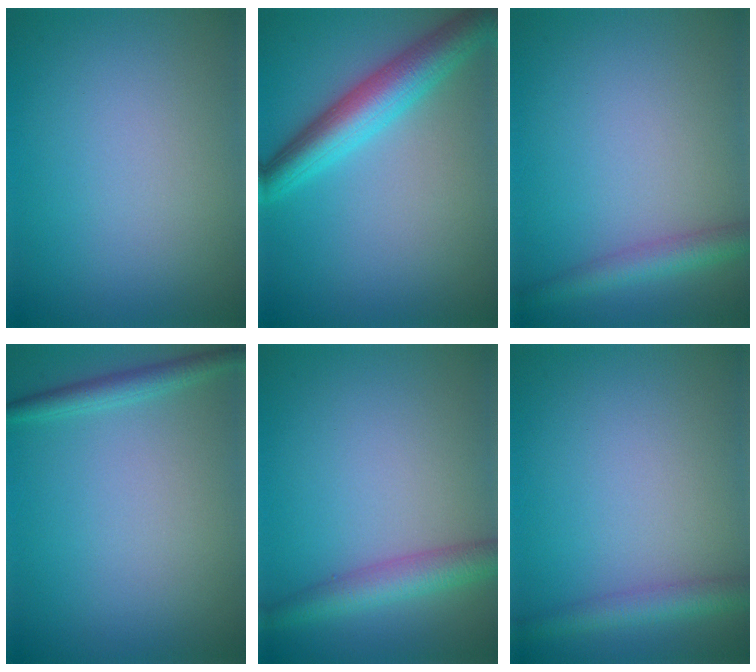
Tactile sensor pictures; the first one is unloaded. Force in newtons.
{"total": 5.8, "press": 5.8, "slide": 0.1}
{"total": 2.7, "press": 2.7, "slide": 0.1}
{"total": 1.8, "press": 1.8, "slide": 0.1}
{"total": 3.5, "press": 3.5, "slide": 0.1}
{"total": 2.6, "press": 2.6, "slide": 0.1}